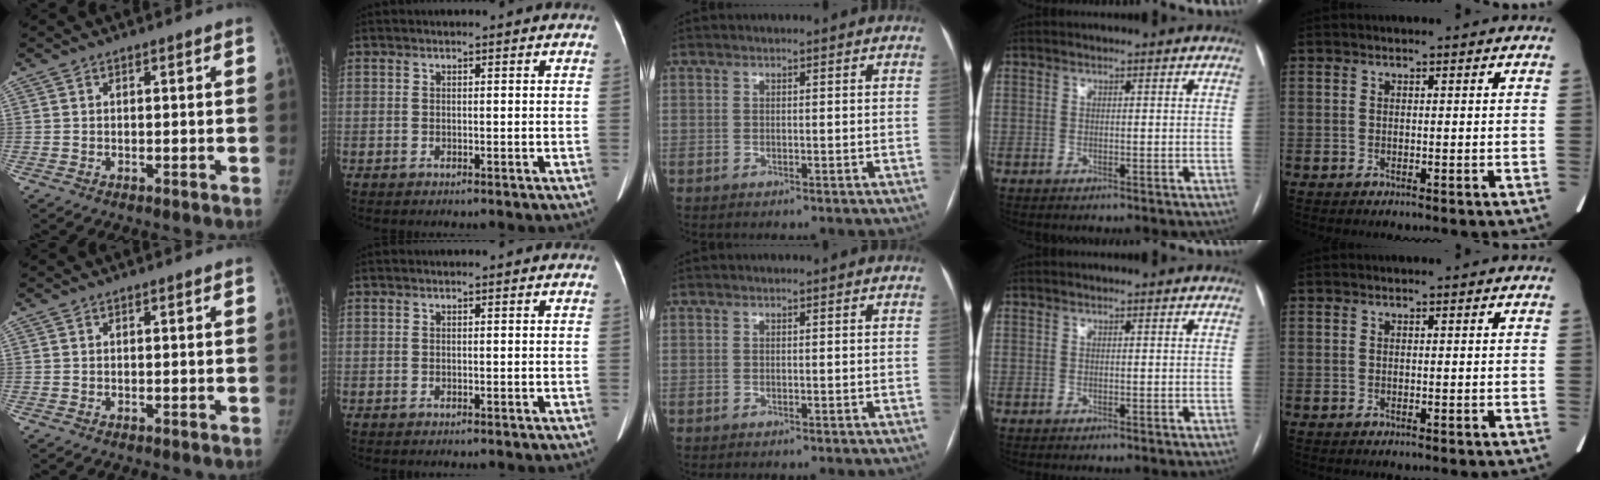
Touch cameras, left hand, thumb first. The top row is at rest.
{}